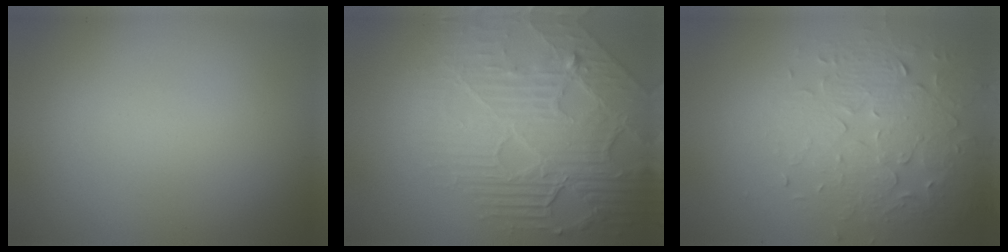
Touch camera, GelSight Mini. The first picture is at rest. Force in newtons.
{"total": 8.2, "press": 6.0, "slide": 5.6}
{"total": 4.7, "press": 3.4, "slide": 3.2}